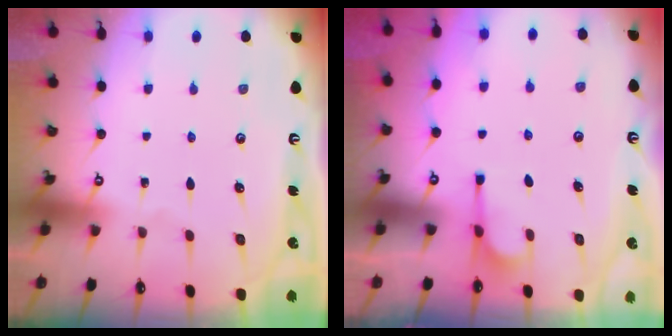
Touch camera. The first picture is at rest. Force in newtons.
{"total": 2.2, "press": 2.0, "slide": 0.9}